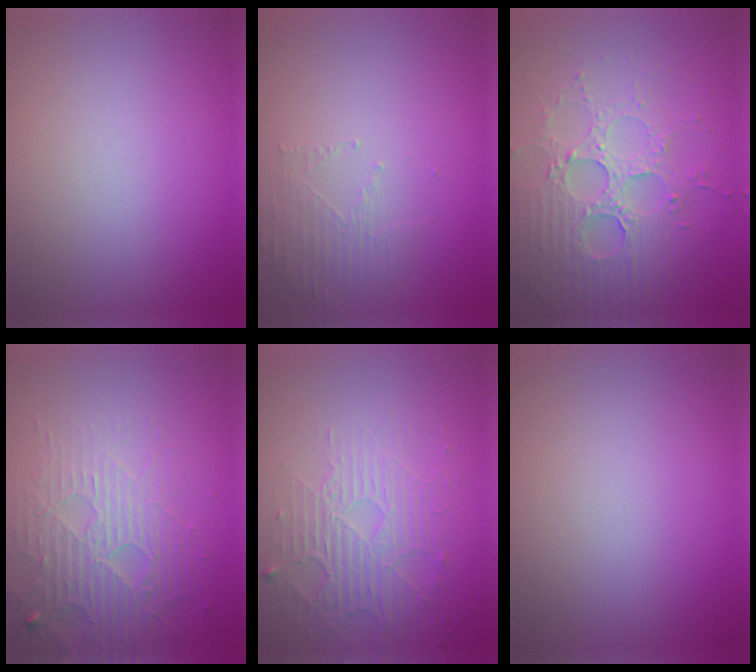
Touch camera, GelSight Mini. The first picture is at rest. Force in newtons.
{"total": 1.6, "press": 0.7, "slide": 1.4}
{"total": 5.1, "press": 4.6, "slide": 2.3}
{"total": 4.1, "press": 4.1, "slide": 0.4}
{"total": 5.6, "press": 3.5, "slide": 4.4}
{"total": 0.0}